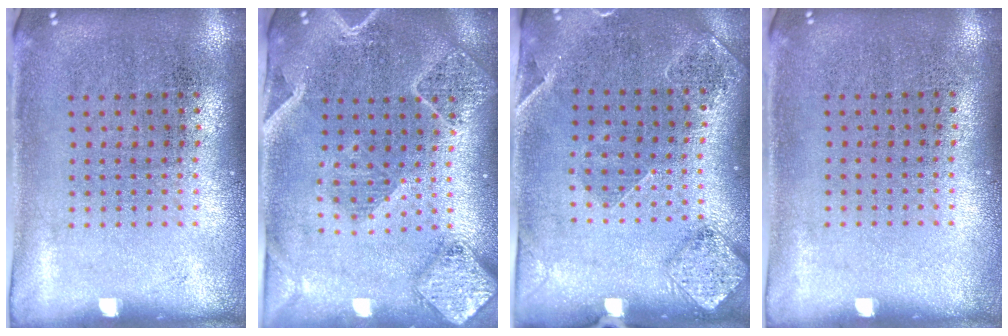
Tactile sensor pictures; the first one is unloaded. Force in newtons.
{"total": 2.3, "press": 2.1, "slide": 0.9}
{"total": 1.5, "press": 1.5, "slide": 0.4}
{"total": 0.0}